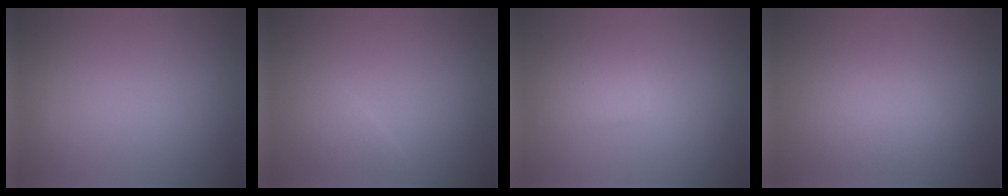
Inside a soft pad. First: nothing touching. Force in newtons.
{"total": 1.3, "press": 1.3, "slide": 0.1}
{"total": 2.2, "press": 2.2, "slide": 0.1}
{"total": 3.0, "press": 3.0, "slide": 0.0}